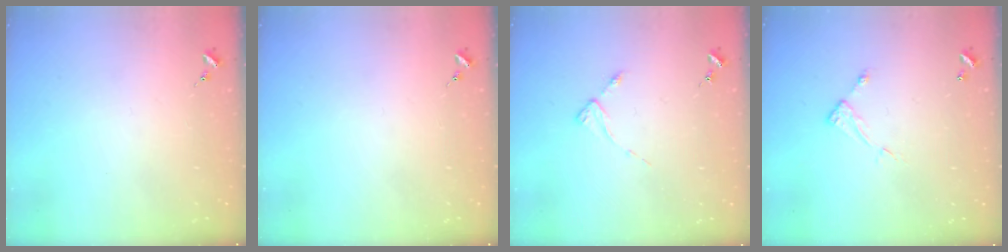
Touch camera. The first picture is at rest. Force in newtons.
{"total": 0.0}
{"total": 2.7, "press": 2.7, "slide": 0.3}
{"total": 4.9, "press": 4.8, "slide": 0.3}